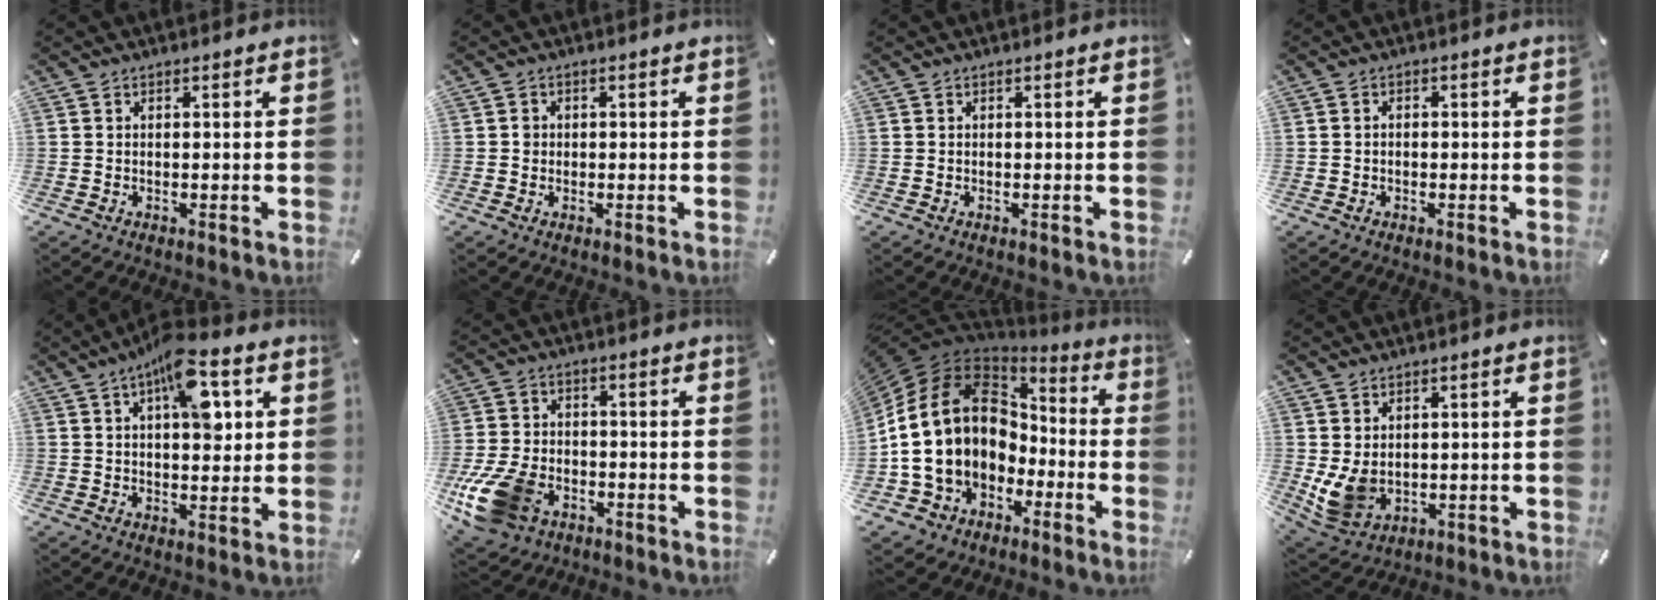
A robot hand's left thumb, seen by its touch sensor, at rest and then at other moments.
{"total": 1.5, "force": [-0.2, 1.4, 0.5], "torque": [-0.003, 0.003, -0.008]}
{"total": 0.0}
{"total": 1.2, "force": [-0.5, 1.0, 0.5], "torque": [-0.011, 0.005, -0.013]}
{"total": 12.4, "force": [5.0, 5.7, 9.9], "torque": [-0.137, -0.016, 0.080]}
{"total": 14.8, "force": [-6.5, 9.9, 8.9], "torque": [-0.192, 0.032, -0.113]}
{"total": 18.5, "force": [0.7, 14.6, 11.2], "torque": [-0.251, 0.001, 0.015]}
{"total": 7.0, "force": [1.3, 5.9, 3.6], "torque": [-0.094, -0.012, 0.026]}